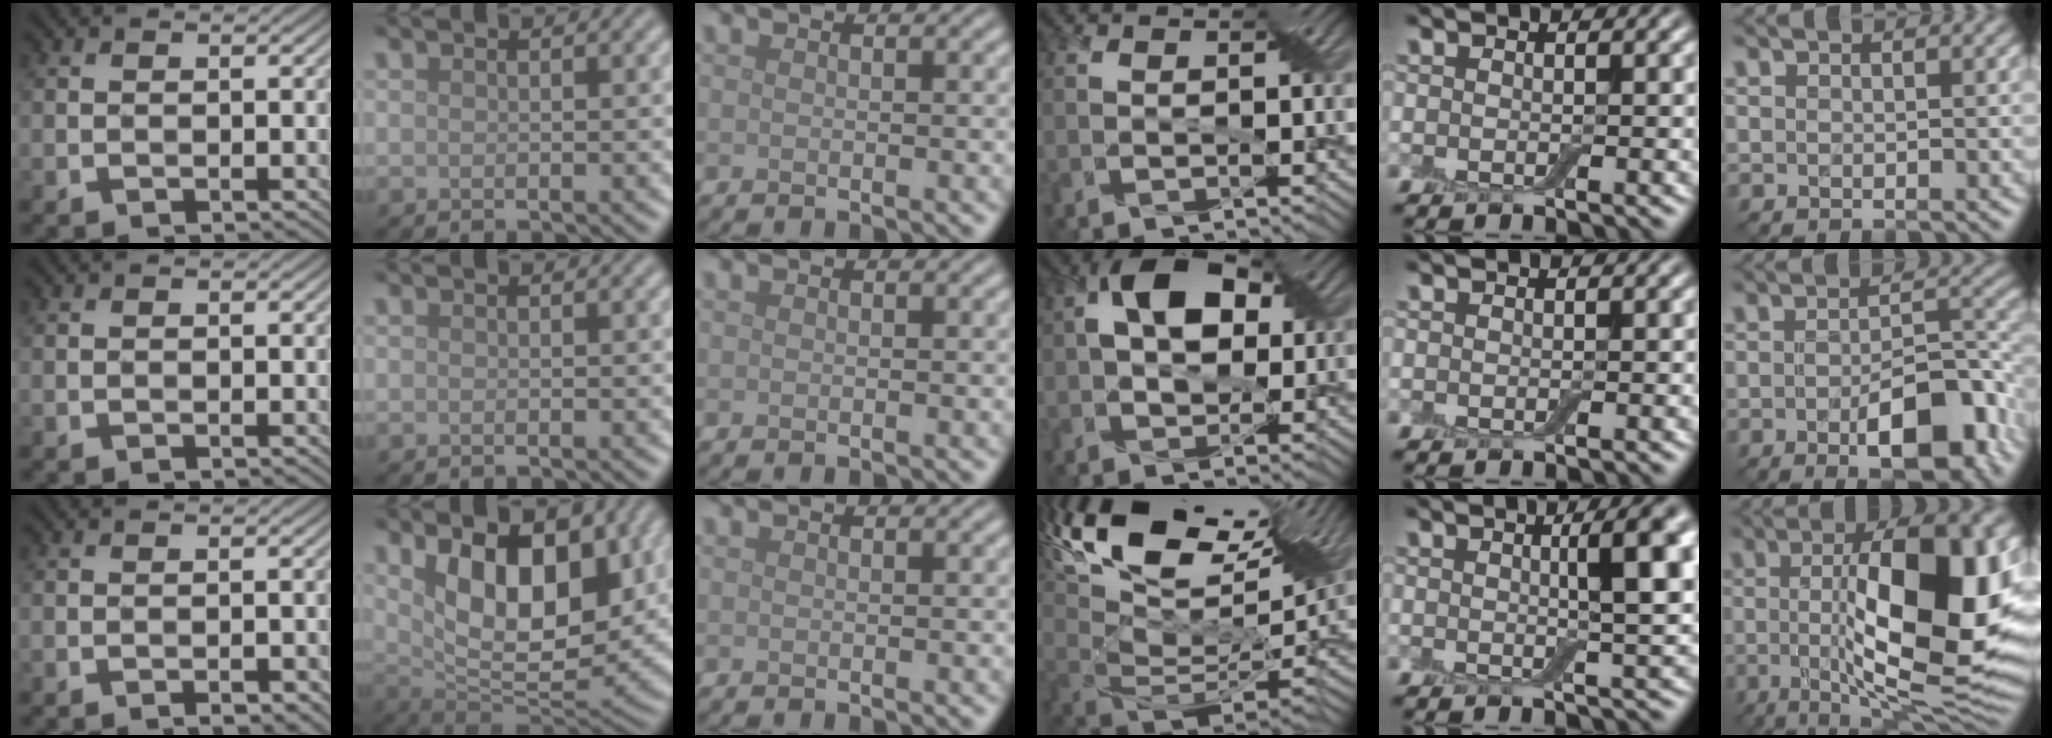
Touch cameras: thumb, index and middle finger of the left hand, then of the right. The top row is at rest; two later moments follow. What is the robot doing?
{"motion": "wrap", "object": "adhesive wrap"}